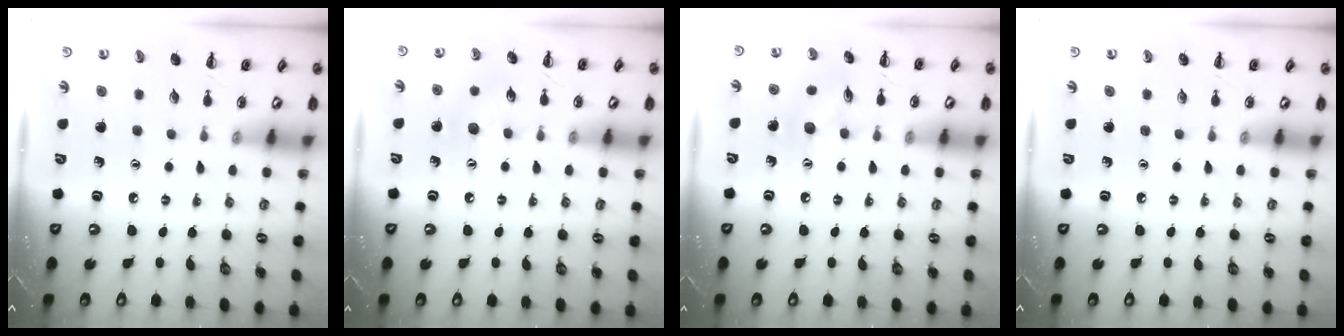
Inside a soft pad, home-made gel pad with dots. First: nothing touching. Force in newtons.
{"total": 7.2, "press": 7.1, "slide": 1.0}
{"total": 7.3, "press": 7.3, "slide": 0.9}
{"total": 0.0}